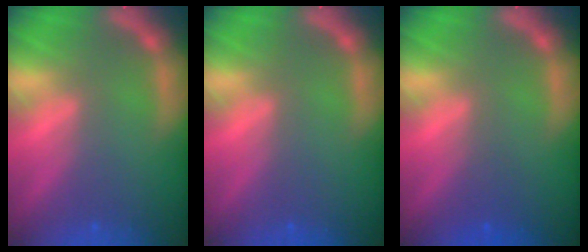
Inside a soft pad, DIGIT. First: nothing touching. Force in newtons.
{"total": 0.0}
{"total": 1.5}